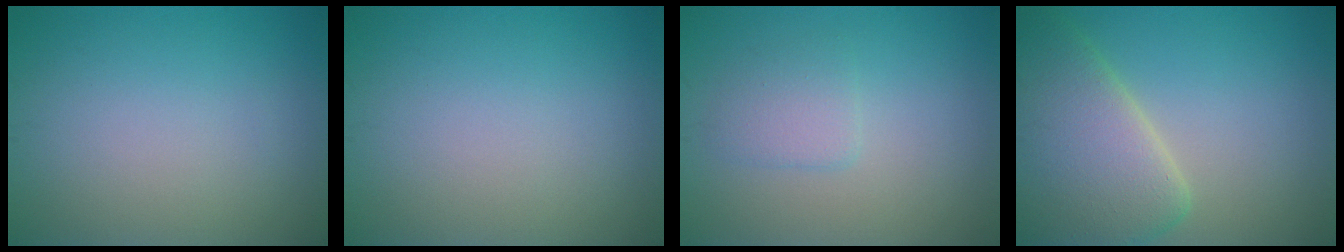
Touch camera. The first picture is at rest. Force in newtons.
{"total": 0.0}
{"total": 2.0, "press": 2.0, "slide": 0.2}
{"total": 8.6, "press": 8.6, "slide": 0.7}